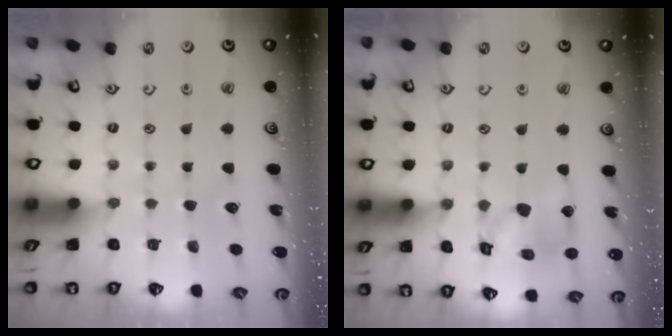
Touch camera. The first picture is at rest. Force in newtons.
{"total": 12.9, "press": 12.9, "slide": 1.5}